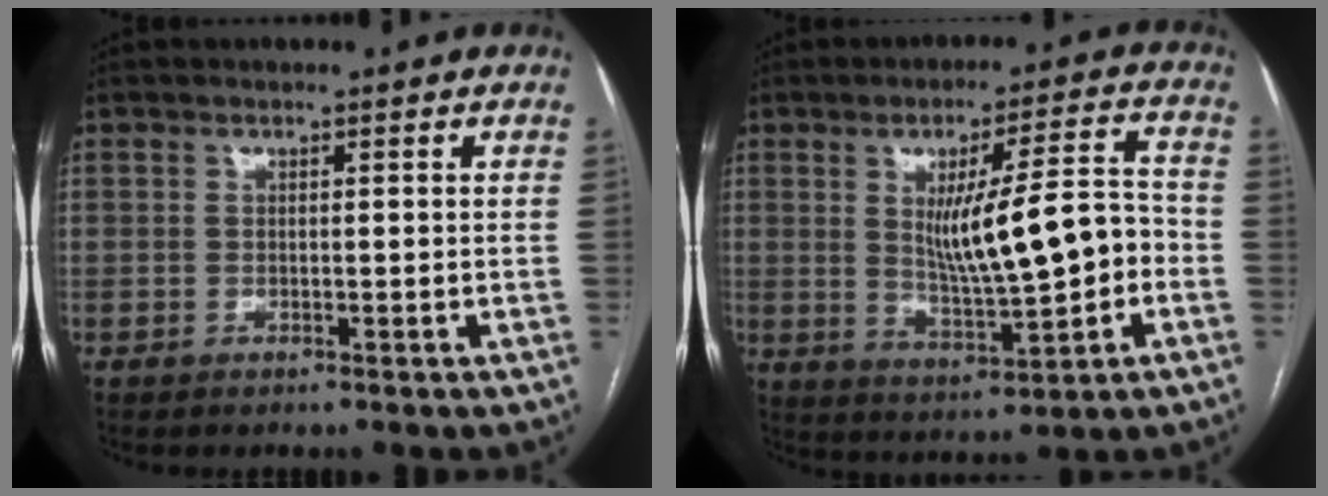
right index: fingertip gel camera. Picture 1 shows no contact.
{"total": 12.6, "force": [-0.5, 2.2, 12.4], "torque": [-0.200, 0.010, 0.004]}